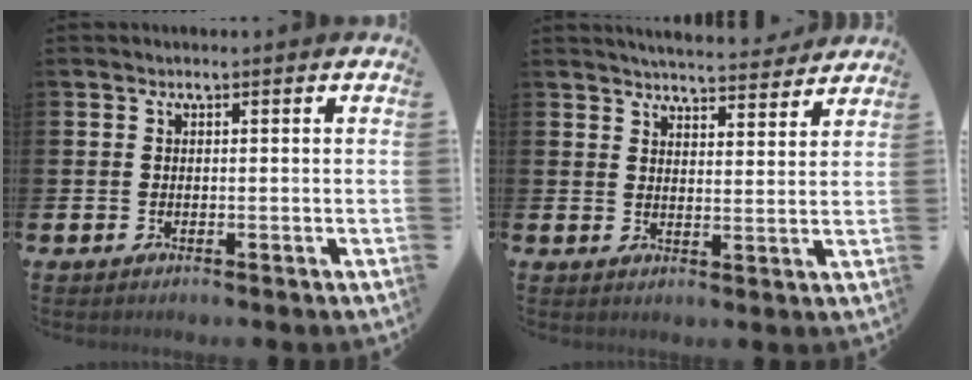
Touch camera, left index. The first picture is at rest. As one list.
[{"total": 5.3, "force": [5.3, 0.4, 0.5], "torque": [-0.016, -0.035, 0.094]}]